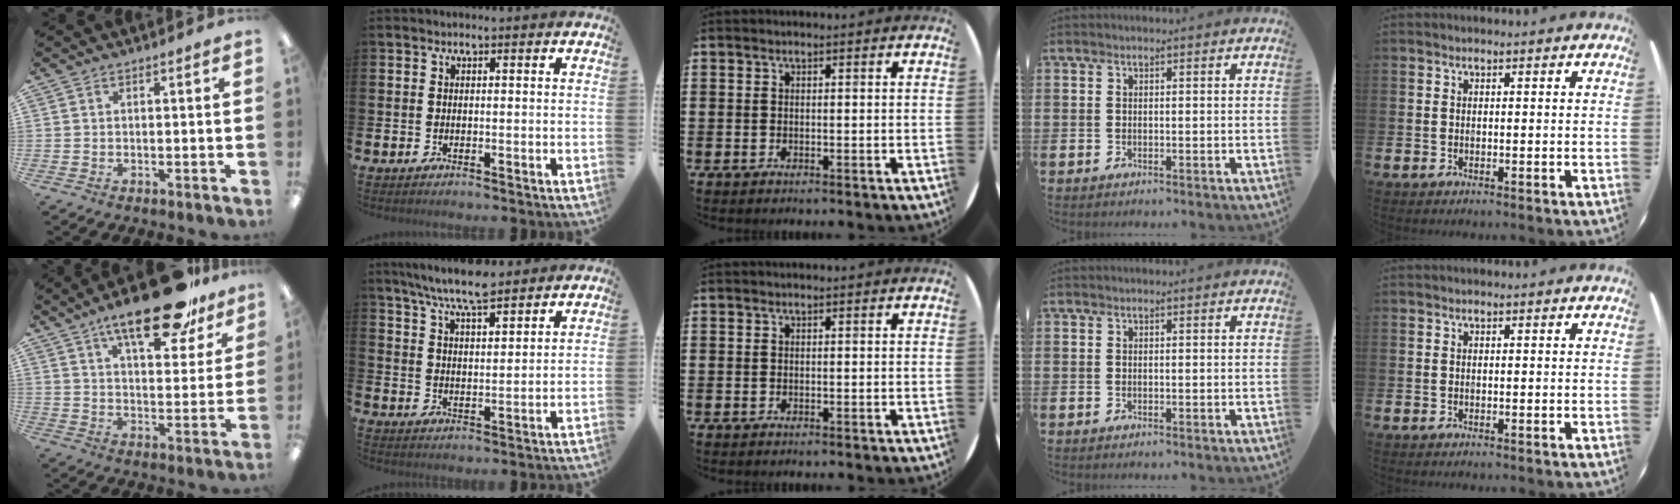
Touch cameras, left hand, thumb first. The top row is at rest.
{"thumb": {"total": 18.8, "force": [13.3, 6.5, 11.6], "torque": [-0.170, -0.070, 0.215]}, "index": {"total": 7.7, "force": [7.0, 1.1, 3.0], "torque": [-0.073, -0.028, 0.127]}}